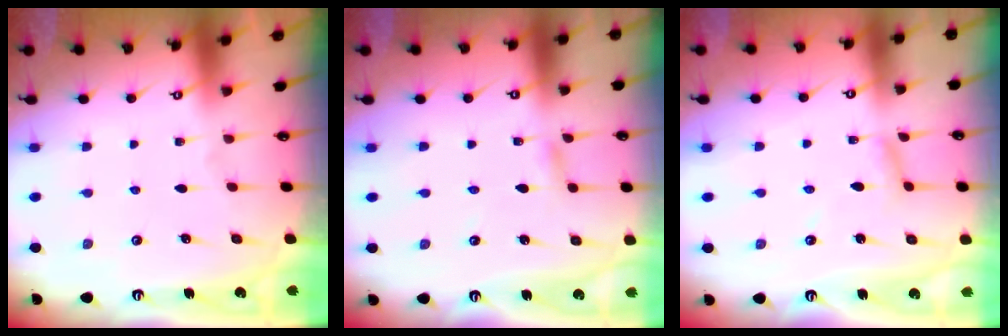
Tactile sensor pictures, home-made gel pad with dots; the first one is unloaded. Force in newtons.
{"total": 2.4, "press": 2.4, "slide": 0.2}
{"total": 4.6, "press": 4.6, "slide": 0.3}